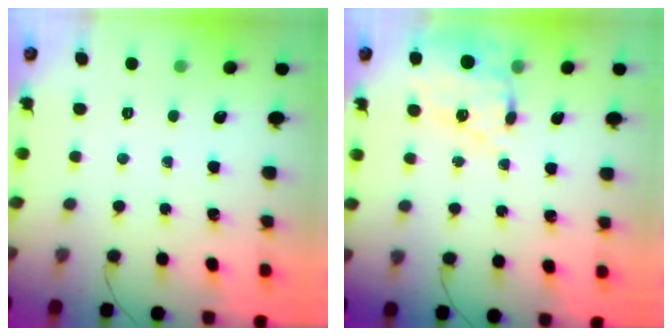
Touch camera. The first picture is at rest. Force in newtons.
{"total": 12.3, "press": 11.7, "slide": 3.6}